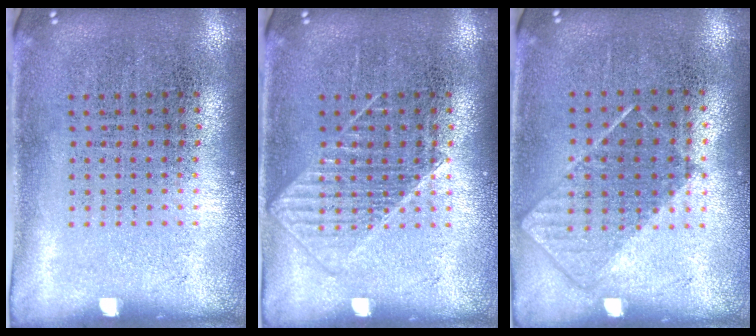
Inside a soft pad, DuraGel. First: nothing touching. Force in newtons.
{"total": 1.5, "press": 1.5, "slide": 0.3}
{"total": 0.8, "press": 0.7, "slide": 0.4}